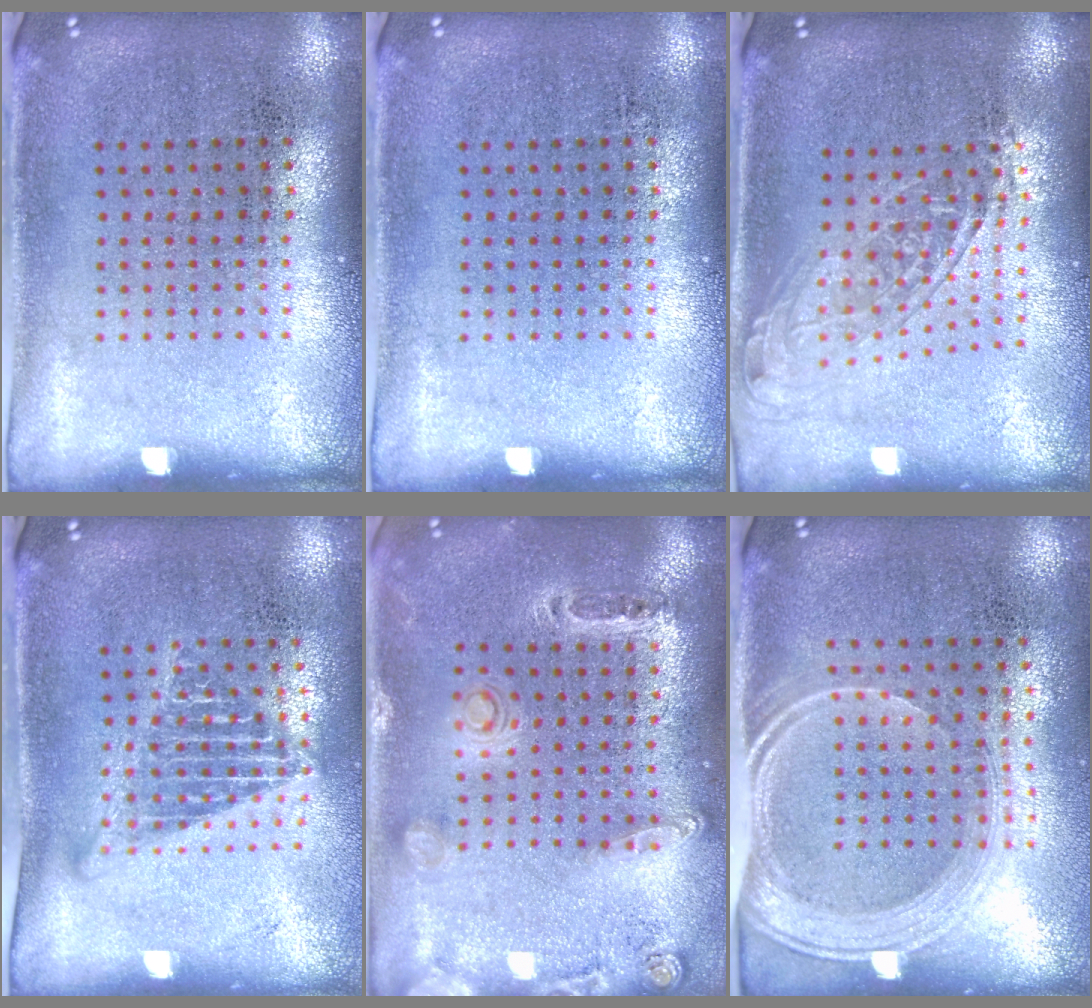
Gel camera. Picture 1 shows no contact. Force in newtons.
{"total": 0.0}
{"total": 1.5, "press": 1.2, "slide": 0.9}
{"total": 1.4, "press": 1.2, "slide": 0.8}
{"total": 0.8, "press": 0.7, "slide": 0.3}
{"total": 1.9, "press": 1.6, "slide": 1.1}